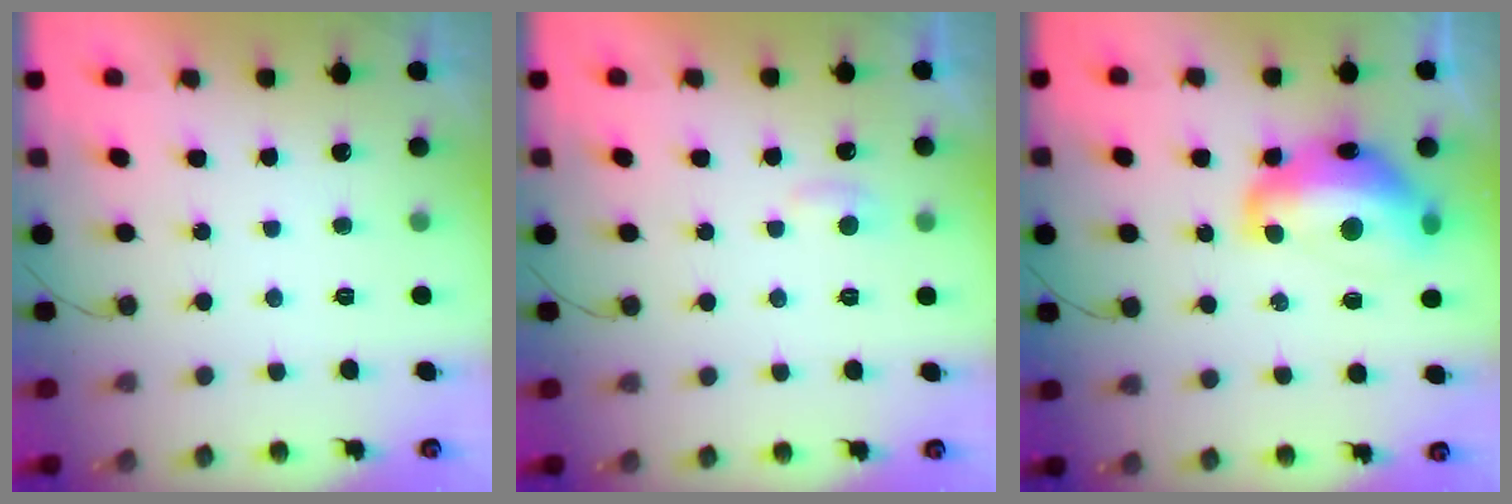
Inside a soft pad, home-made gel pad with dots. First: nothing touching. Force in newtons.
{"total": 3.6, "press": 3.6, "slide": 0.3}
{"total": 16.2, "press": 16.2, "slide": 1.1}